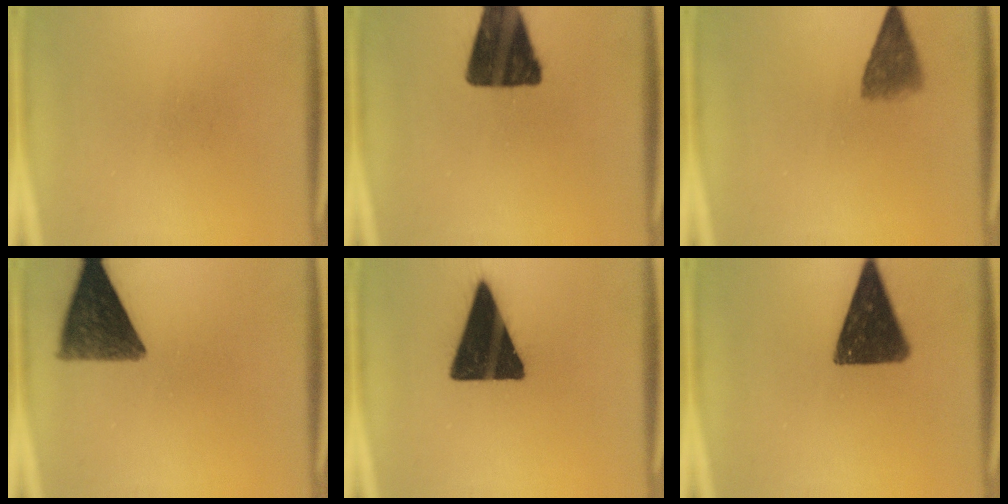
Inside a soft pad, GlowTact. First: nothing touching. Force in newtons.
{"total": 16.7}
{"total": 4.7}
{"total": 11.2}
{"total": 18.8}
{"total": 13.7}